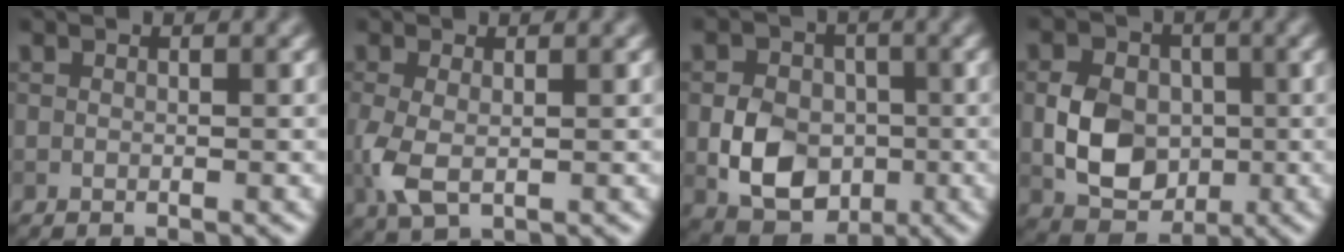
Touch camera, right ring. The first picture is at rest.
{"total": 3.5, "force": [-0.4, 1.9, 2.9], "torque": [-0.075, -0.009, -0.005]}
{"total": 6.2, "force": [-1.2, 4.7, 3.7], "torque": [-0.064, 0.001, -0.029]}
{"total": 6.0, "force": [-0.8, 4.5, 3.9], "torque": [-0.069, 0.003, -0.019]}